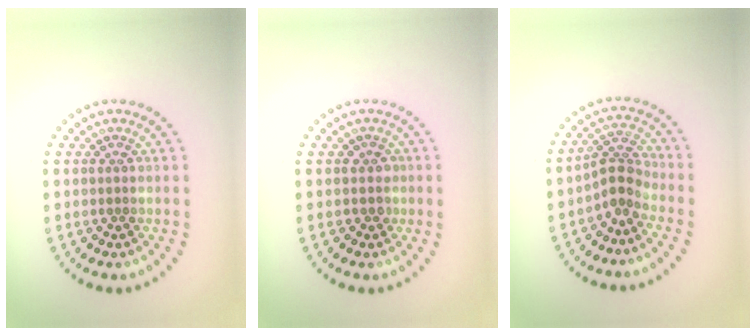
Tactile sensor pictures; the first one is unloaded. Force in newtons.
{"total": 0.8, "press": 0.6, "slide": 0.6}
{"total": 2.7, "press": 1.9, "slide": 1.9}